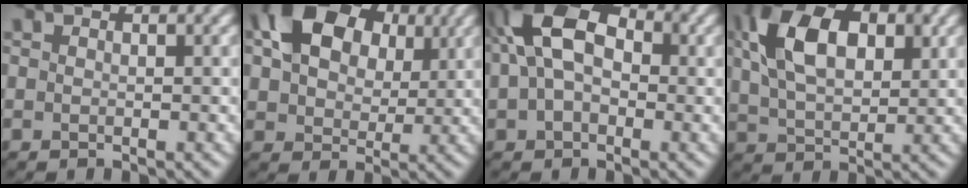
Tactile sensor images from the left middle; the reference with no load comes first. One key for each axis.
{"total": 12.3, "fx": 4.7, "fy": 8.2, "fz": 7.9, "tx": -0.141, "ty": 0.027, "tz": 0.068}
{"total": 10.2, "fx": 1.9, "fy": 6.5, "fz": 7.7, "tx": -0.146, "ty": 0.028, "tz": 0.012}
{"total": 9.4, "fx": 3.1, "fy": 5.6, "fz": 6.9, "tx": -0.146, "ty": 0.014, "tz": 0.056}